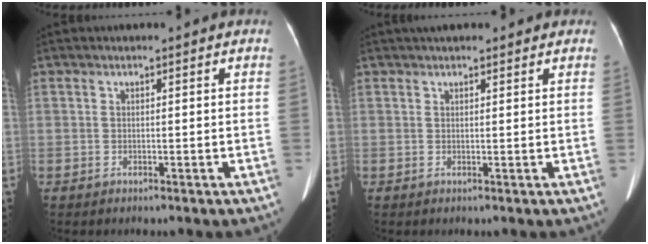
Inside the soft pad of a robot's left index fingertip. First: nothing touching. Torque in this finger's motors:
{"motor_torque": [0.31, -0.33, 0.05, 0.03]}